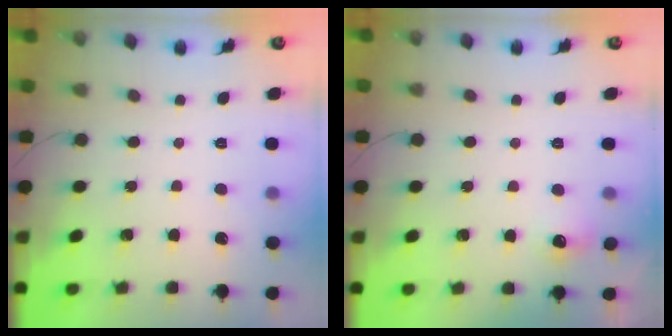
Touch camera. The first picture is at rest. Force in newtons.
{"total": 5.3, "press": 5.0, "slide": 1.8}